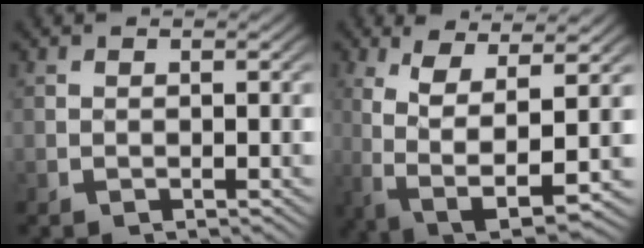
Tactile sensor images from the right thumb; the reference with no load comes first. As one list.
[{"total": 9.2, "force": [-0.7, 4.7, 7.8], "torque": [-0.170, -0.042, 0.016]}]